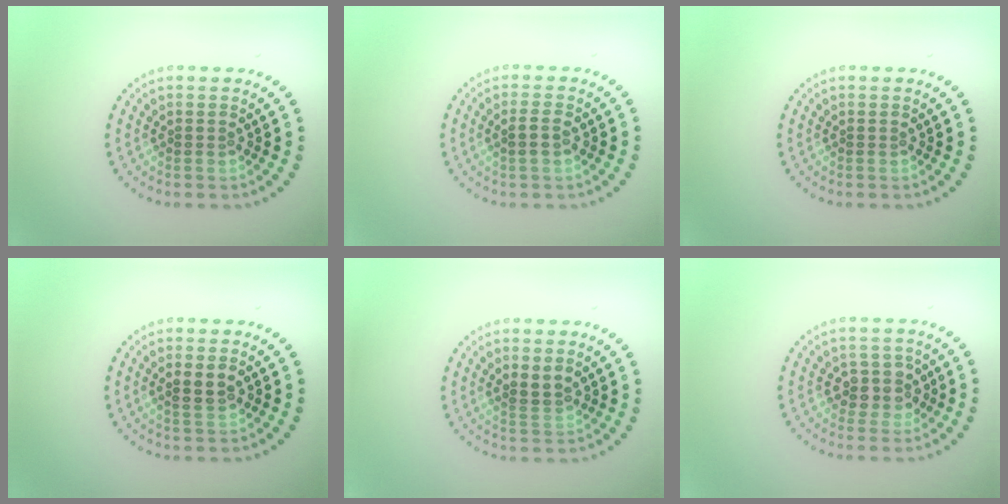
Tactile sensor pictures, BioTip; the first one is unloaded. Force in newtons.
{"total": 1.1, "press": 1.1, "slide": 0.3}
{"total": 0.0}
{"total": 1.8, "press": 1.8, "slide": 0.4}
{"total": 1.9, "press": 1.8, "slide": 0.7}
{"total": 2.6, "press": 2.2, "slide": 1.4}